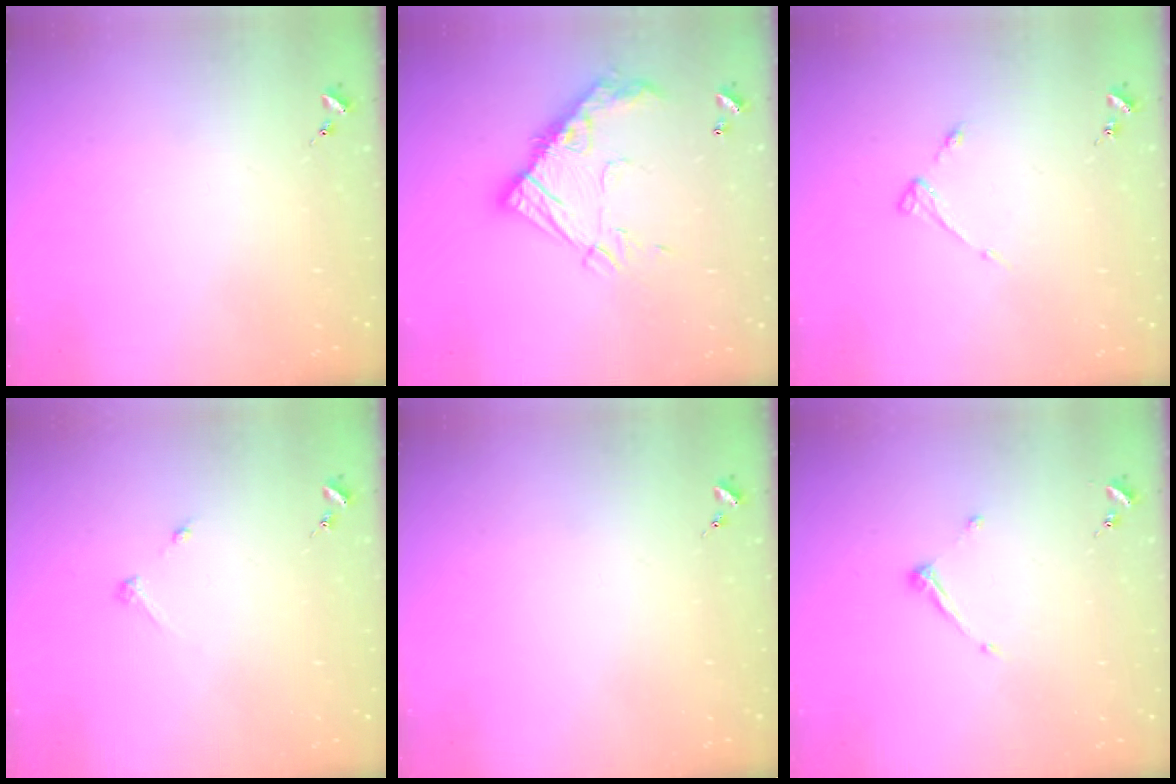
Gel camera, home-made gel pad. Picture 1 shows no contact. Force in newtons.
{"total": 15.9, "press": 15.9, "slide": 0.8}
{"total": 3.6, "press": 3.6, "slide": 0.5}
{"total": 2.7, "press": 2.7, "slide": 0.3}
{"total": 0.0}
{"total": 6.7, "press": 6.7, "slide": 0.3}